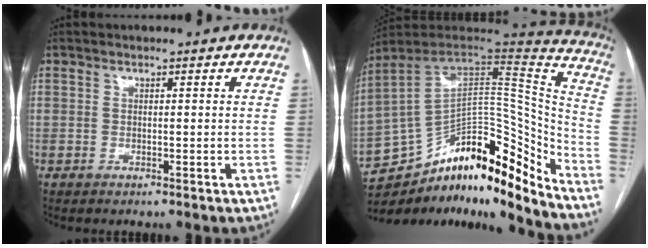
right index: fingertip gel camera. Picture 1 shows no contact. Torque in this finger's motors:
{"motor_torque": [0.95, -1.09, 0.12, 0.06]}